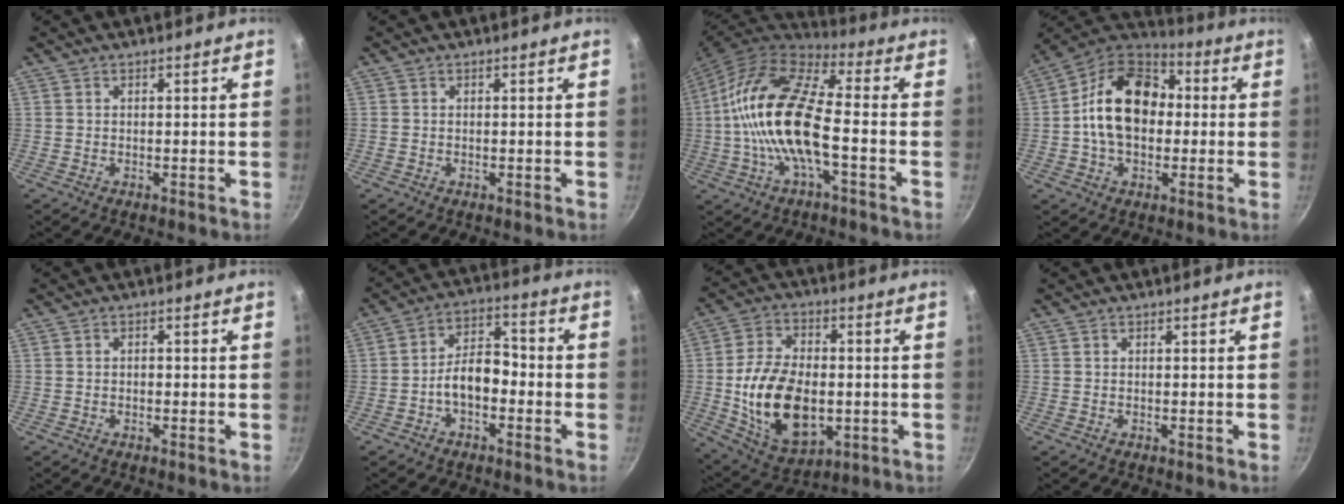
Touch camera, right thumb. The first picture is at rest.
{"total": 0.0}
{"total": 18.5, "force": [-2.2, 7.0, 17.0], "torque": [-0.322, 0.034, -0.058]}
{"total": 17.7, "force": [0.5, 12.4, 12.6], "torque": [-0.179, 0.035, -0.010]}
{"total": 0.8, "force": [-0.2, 0.6, 0.5], "torque": [-0.006, 0.004, -0.003]}
{"total": 7.8, "force": [-2.6, 4.6, 5.7], "torque": [-0.071, 0.043, -0.051]}
{"total": 18.7, "force": [-2.0, 11.7, 14.4], "torque": [-0.242, 0.009, -0.020]}
{"total": 0.0}